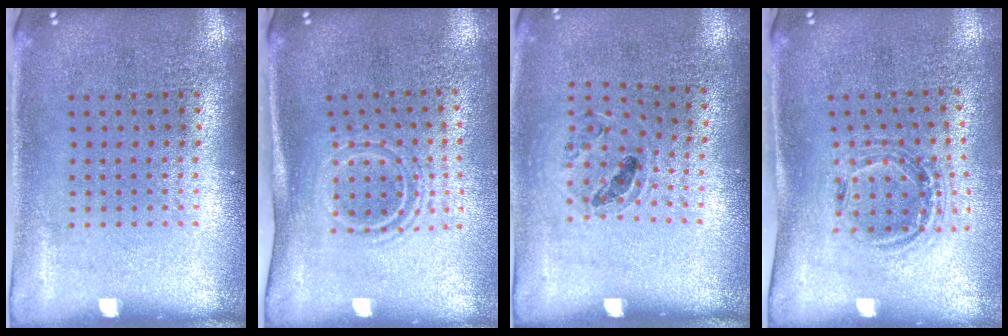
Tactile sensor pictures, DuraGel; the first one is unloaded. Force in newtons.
{"total": 1.7, "press": 1.1, "slide": 1.2}
{"total": 0.9, "press": 0.9, "slide": 0.3}
{"total": 1.0, "press": 1.0, "slide": 0.1}